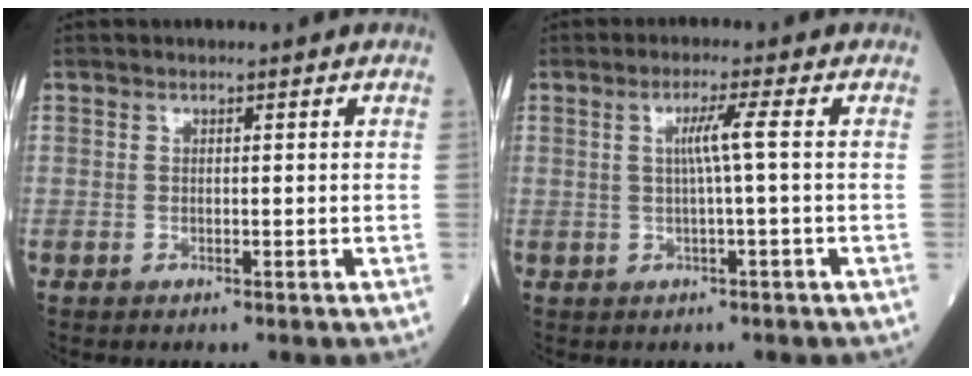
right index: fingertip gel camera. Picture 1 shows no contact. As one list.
[{"total": 3.3, "force": [0.2, -0.9, 3.2], "torque": [-0.061, 0.003, 0.004]}]